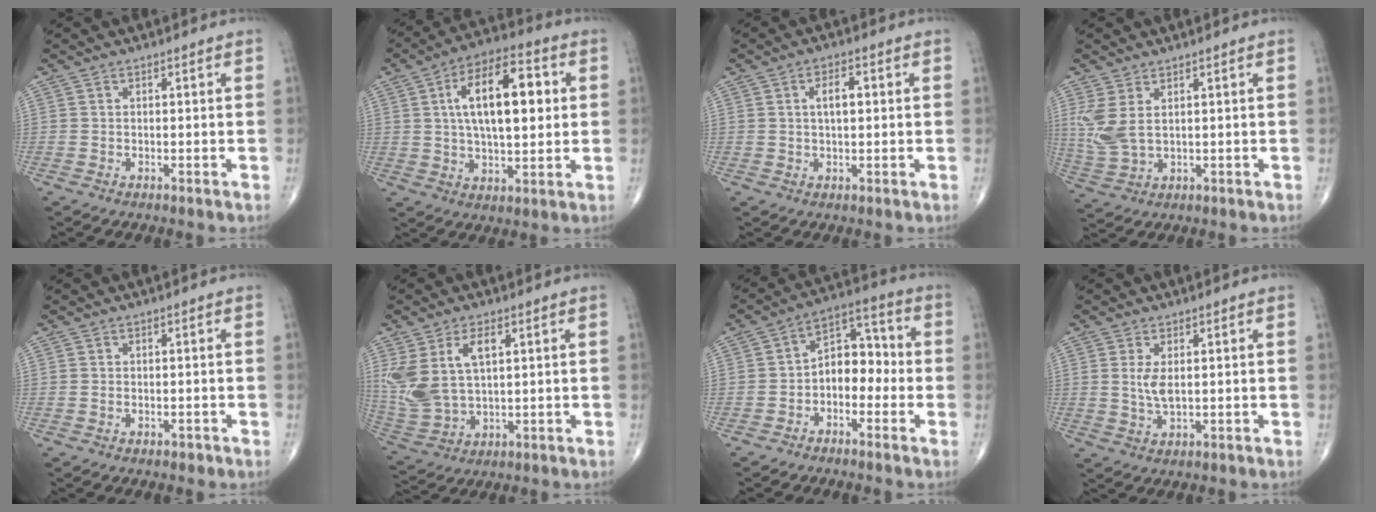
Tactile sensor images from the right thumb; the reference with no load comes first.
{"total": 16.9, "force": [3.3, 7.7, 14.6], "torque": [-0.222, 0.013, 0.050]}
{"total": 4.1, "force": [0.8, 1.9, 3.5], "torque": [-0.056, 0.004, 0.013]}
{"total": 6.2, "force": [1.9, 2.9, 5.1], "torque": [-0.127, -0.006, 0.052]}
{"total": 1.0, "force": [-0.5, 0.6, 0.6], "torque": [-0.010, 0.007, -0.004]}
{"total": 11.9, "force": [3.9, 6.3, 9.3], "torque": [-0.203, -0.004, 0.091]}
{"total": 8.9, "force": [-1.8, 6.0, 6.2], "torque": [-0.062, 0.045, -0.046]}
{"total": 3.7, "force": [0.7, 1.5, 3.3], "torque": [-0.068, -0.009, 0.020]}